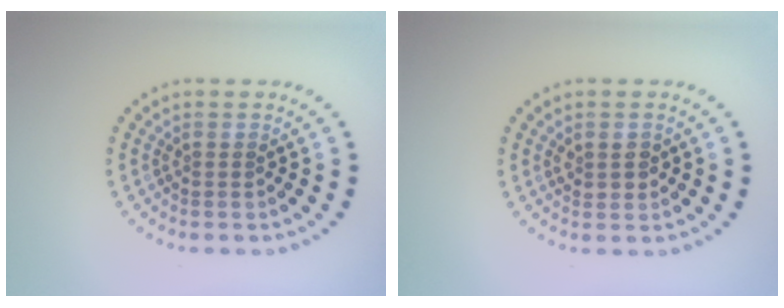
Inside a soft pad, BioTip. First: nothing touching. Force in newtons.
{"total": 1.5, "press": 1.5, "slide": 0.4}